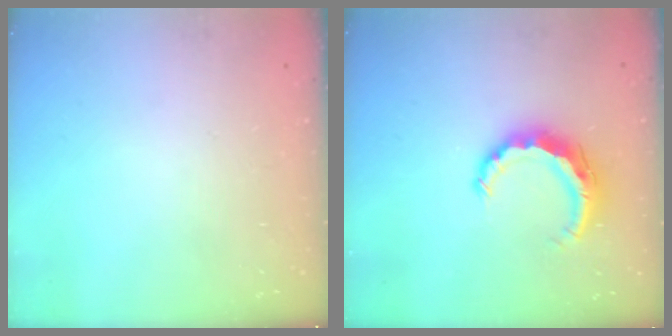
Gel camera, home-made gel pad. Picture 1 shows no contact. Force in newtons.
{"total": 8.1, "press": 8.0, "slide": 1.0}